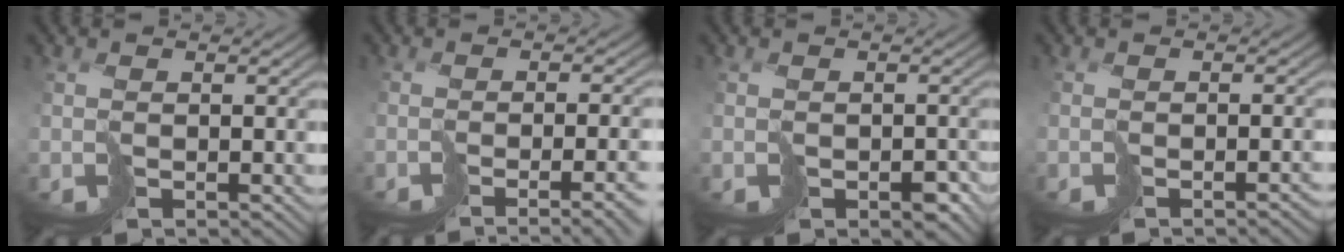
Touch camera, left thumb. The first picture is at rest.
{"total": 6.1, "force": [-3.5, 1.0, 4.9], "torque": [-0.041, -0.017, -0.034]}
{"total": 3.3, "force": [-1.5, 2.3, 1.8], "torque": [-0.023, -0.006, -0.012]}
{"total": 1.8, "force": [-1.6, 0.2, 0.8], "torque": [0.001, 0.002, -0.023]}